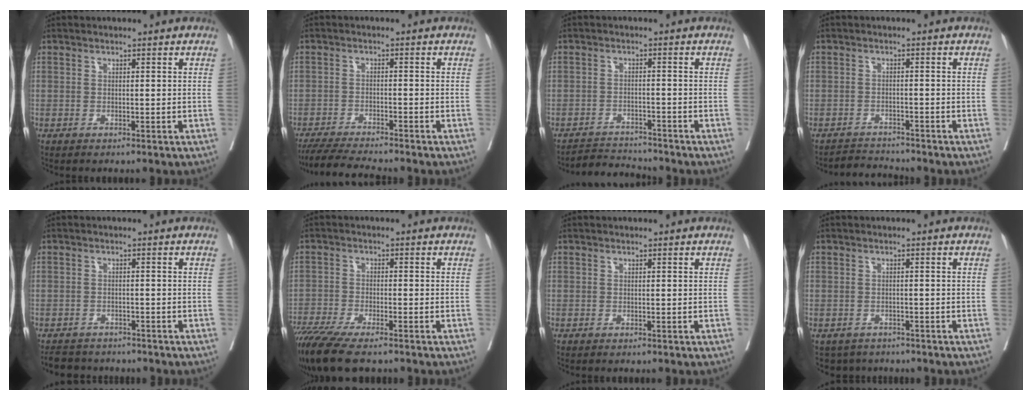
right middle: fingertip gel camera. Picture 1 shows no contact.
{"total": 7.4, "force": [-6.8, -0.1, 2.9], "torque": [-0.044, -0.021, -0.115]}
{"total": 4.1, "force": [-4.0, 0.0, -0.8], "torque": [0.015, -0.006, -0.067]}
{"total": 2.9, "force": [-2.8, -0.2, -0.9], "torque": [0.018, -0.011, -0.045]}
{"total": 5.4, "force": [-5.1, 1.8, 0.7], "torque": [-0.005, -0.004, -0.075]}
{"total": 10.1, "force": [-8.0, 1.6, 6.0], "torque": [-0.098, -0.023, -0.134]}
{"total": 0.0}
{"total": 3.7, "force": [-3.0, 2.2, 0.0], "torque": [0.007, 0.002, -0.045]}